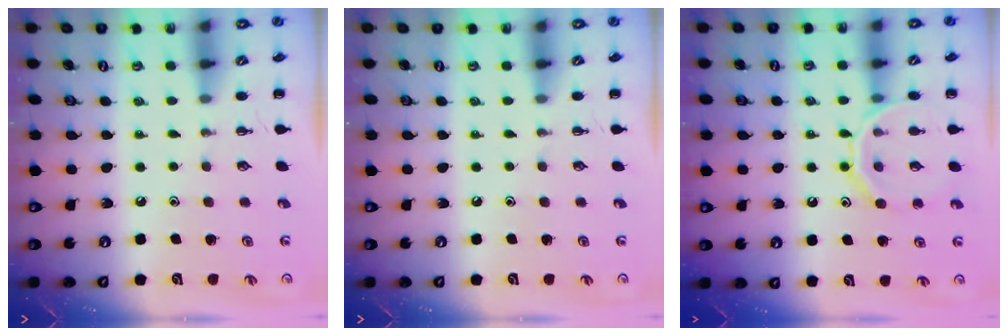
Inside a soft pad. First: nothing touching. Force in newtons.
{"total": 0.0}
{"total": 12.9, "press": 12.9, "slide": 1.3}